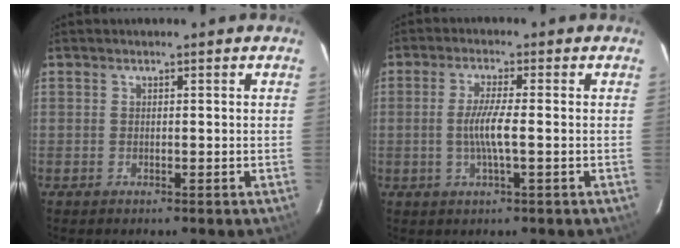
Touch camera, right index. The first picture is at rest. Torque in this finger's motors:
{"motor_torque": [0.81, 0.04, 0.48, 0.08]}